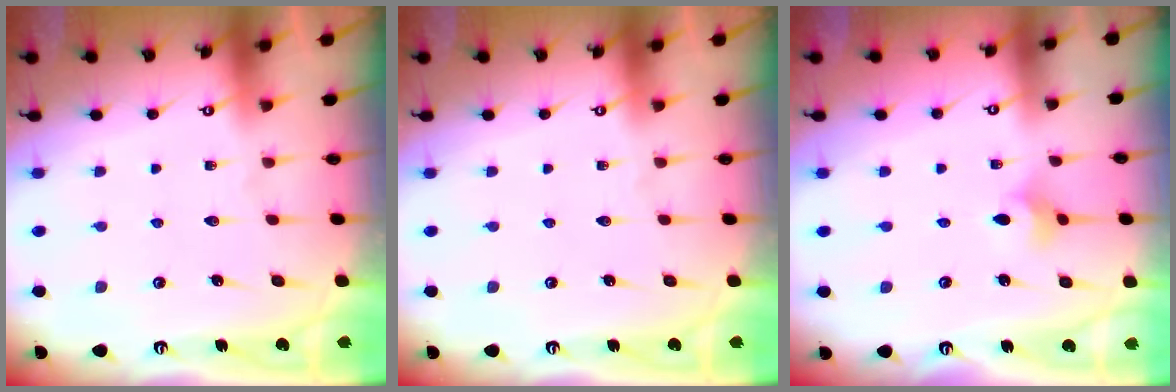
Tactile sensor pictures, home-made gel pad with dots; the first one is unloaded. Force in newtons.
{"total": 0.0}
{"total": 3.6, "press": 3.6, "slide": 0.6}